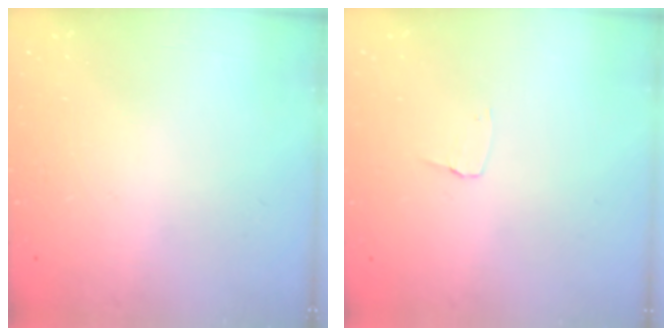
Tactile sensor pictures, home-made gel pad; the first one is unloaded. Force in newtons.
{"total": 2.6, "press": 2.6, "slide": 0.2}